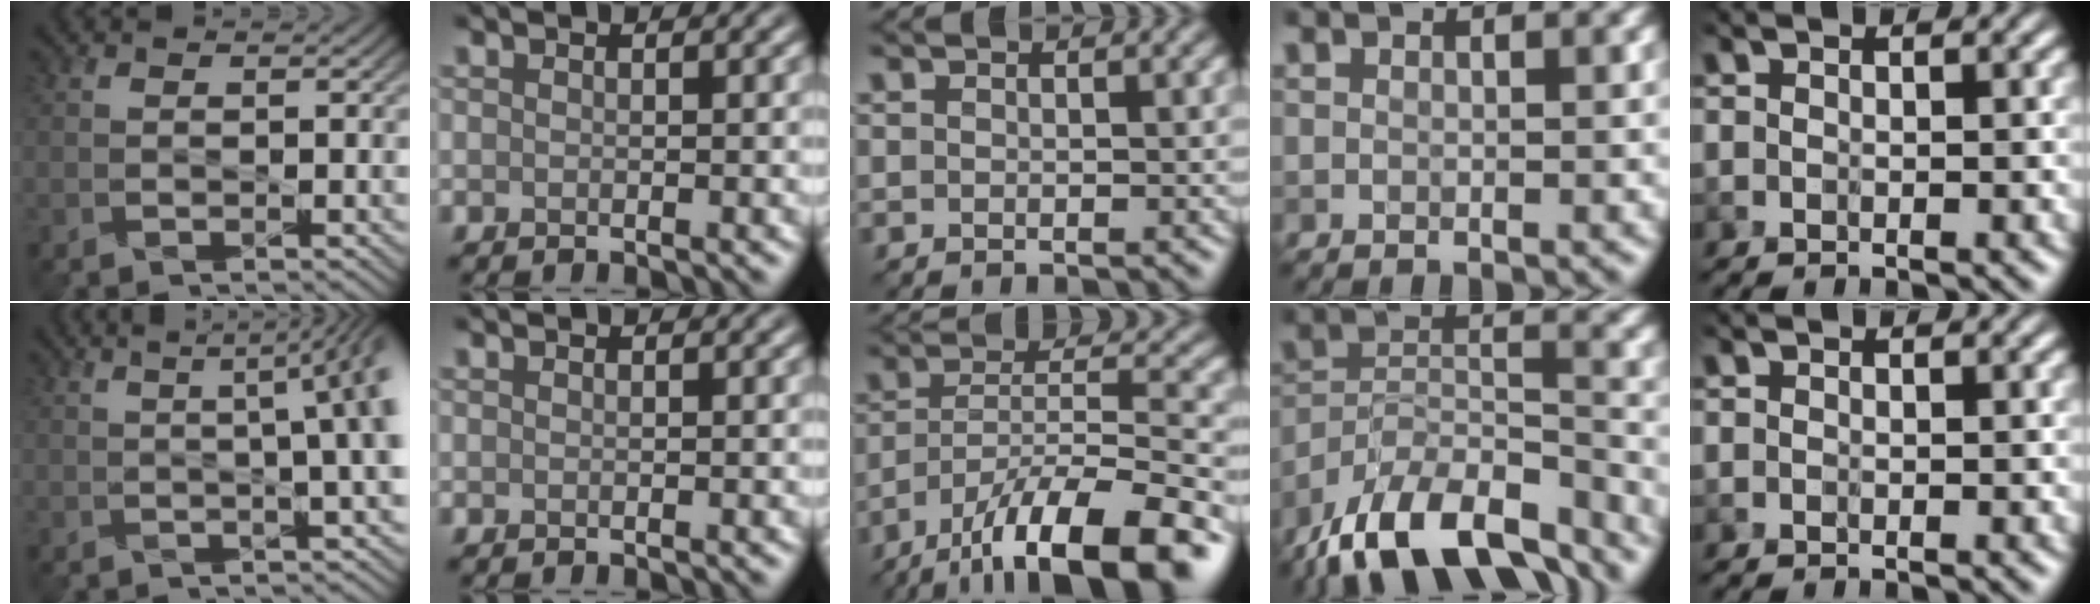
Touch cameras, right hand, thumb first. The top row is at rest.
{"thumb": {"total": 9.3, "force": [1.2, 2.7, 8.9], "torque": [-0.075, 0.033, 0.003]}, "middle": {"total": 13.1, "force": [-8.8, 3.6, 9.0], "torque": [-0.155, 0.004, -0.149]}, "ring": {"total": 13.2, "force": [-10.8, 4.6, 6.1], "torque": [-0.116, 0.000, -0.177]}}